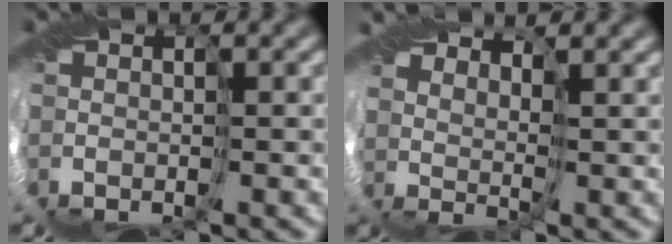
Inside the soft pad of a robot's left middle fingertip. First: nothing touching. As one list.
[{"total": 3.9, "force": [3.0, 1.3, 2.2], "torque": [-0.050, 0.002, 0.046]}]